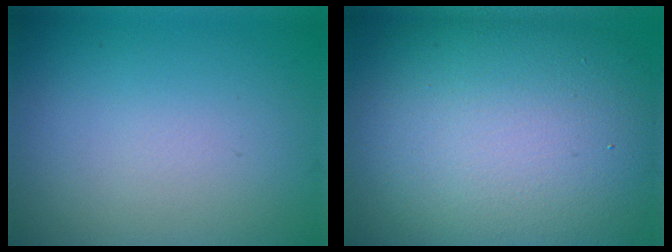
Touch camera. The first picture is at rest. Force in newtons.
{"total": 17.4, "press": 17.4, "slide": 0.9}